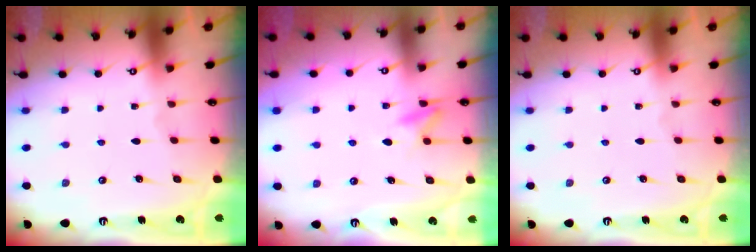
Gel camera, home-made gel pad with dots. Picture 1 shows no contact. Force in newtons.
{"total": 8.6, "press": 8.5, "slide": 1.1}
{"total": 0.0}